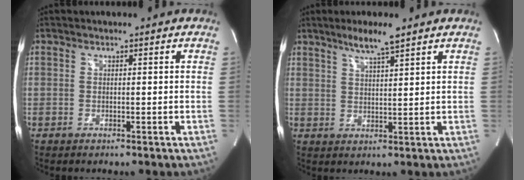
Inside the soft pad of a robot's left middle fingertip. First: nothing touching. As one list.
[{"total": 5.2, "force": [3.9, 0.1, 3.5], "torque": [-0.069, 0.001, 0.071]}]